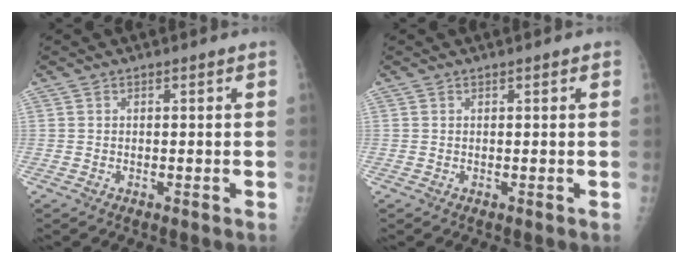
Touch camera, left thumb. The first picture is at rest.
{"total": 0.6, "force": [0.4, 0.3, 0.4], "torque": [-0.006, 0.000, 0.003]}